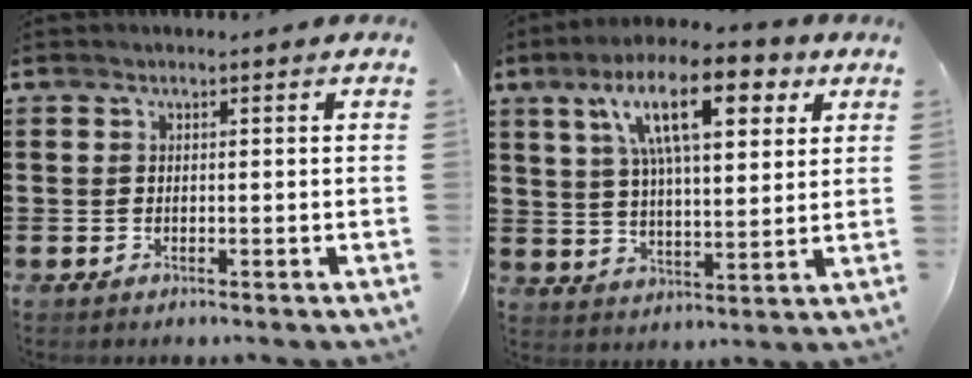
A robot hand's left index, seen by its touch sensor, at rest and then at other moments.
{"total": 15.1, "force": [7.7, 5.0, 12.0], "torque": [-0.213, -0.006, 0.127]}